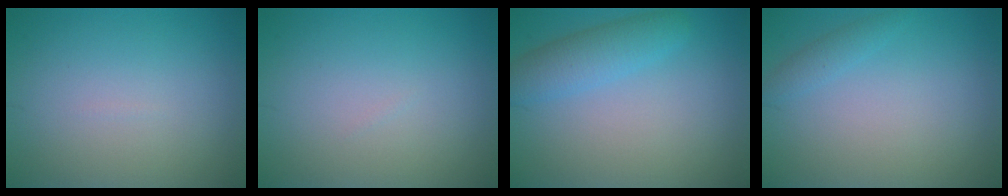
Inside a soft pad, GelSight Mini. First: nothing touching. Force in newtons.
{"total": 0.0}
{"total": 3.2, "press": 3.2, "slide": 0.1}
{"total": 1.2, "press": 1.2, "slide": 0.1}